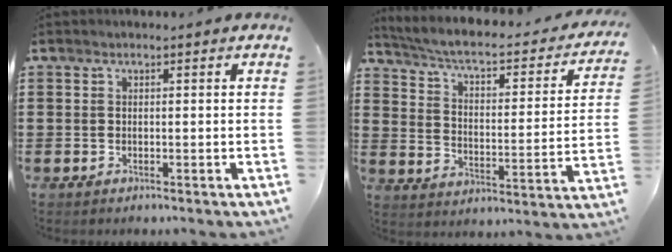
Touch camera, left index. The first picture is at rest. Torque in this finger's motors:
{"motor_torque": [2.14, 0.00, 0.23, 0.04]}